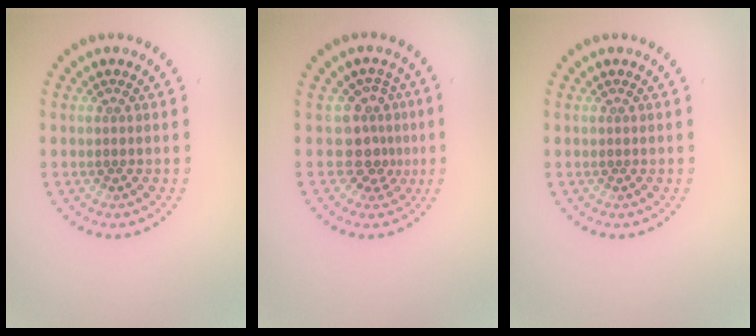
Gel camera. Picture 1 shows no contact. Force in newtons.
{"total": 3.2, "press": 2.3, "slide": 2.2}
{"total": 0.0}